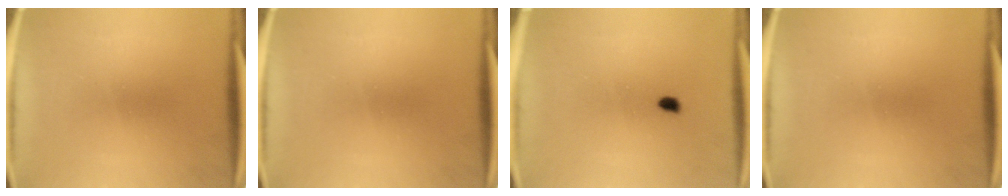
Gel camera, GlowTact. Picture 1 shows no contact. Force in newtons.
{"total": 0.0}
{"total": 0.8}
{"total": 0.0}